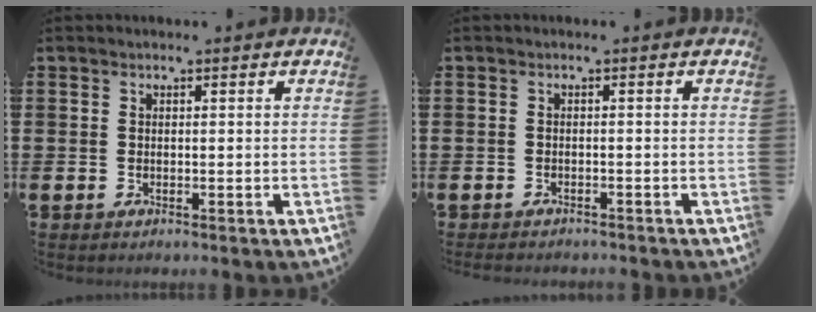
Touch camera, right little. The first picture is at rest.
{"total": 0.8, "force": [-0.8, 0.0, -0.1], "torque": [-0.001, 0.000, -0.017]}